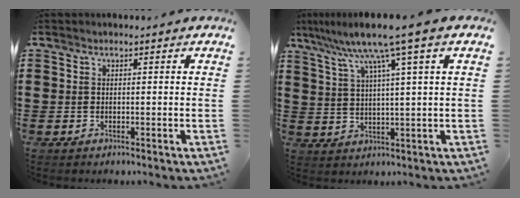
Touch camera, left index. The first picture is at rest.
{"total": 8.8, "force": [5.4, -0.7, 6.8], "torque": [-0.149, -0.019, 0.086]}